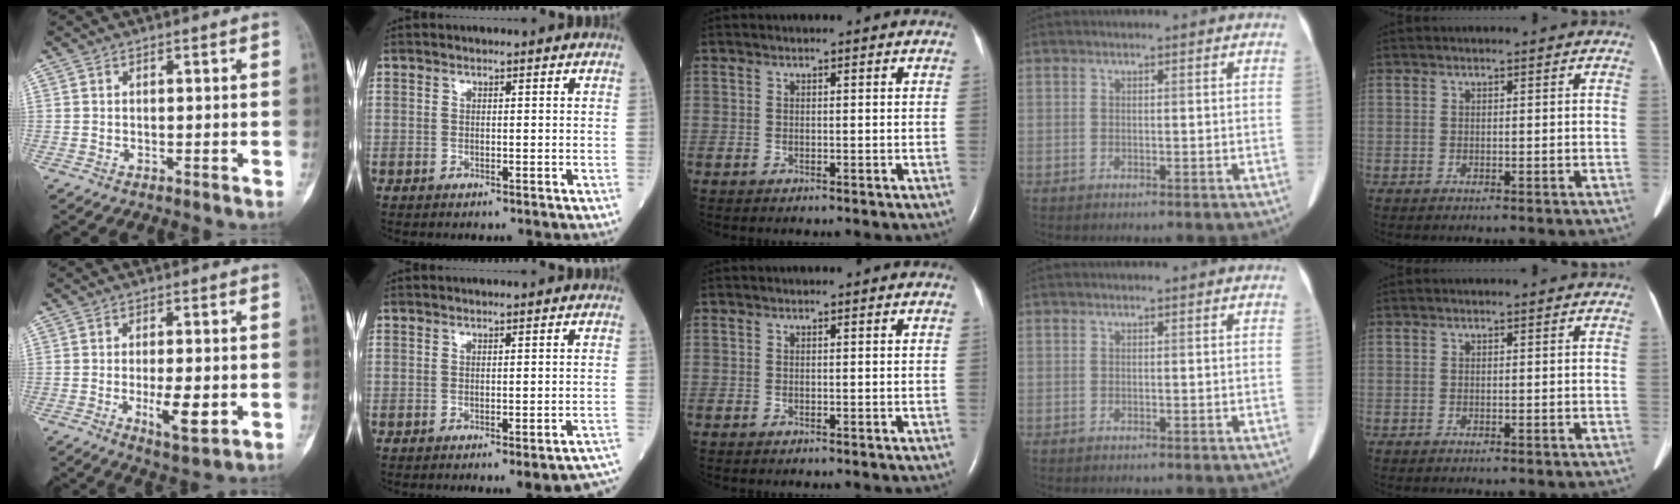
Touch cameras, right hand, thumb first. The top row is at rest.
{"thumb": {"total": 7.3, "force": [-1.4, 2.5, 6.7], "torque": [-0.106, -0.014, -0.018]}, "index": {"total": 8.0, "force": [-7.2, 0.3, 3.4], "torque": [-0.023, -0.001, -0.078]}}